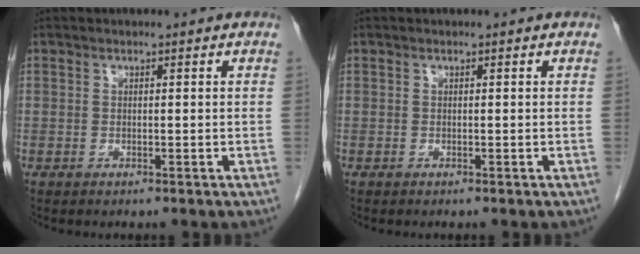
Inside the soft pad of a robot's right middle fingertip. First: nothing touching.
{"total": 0.0}